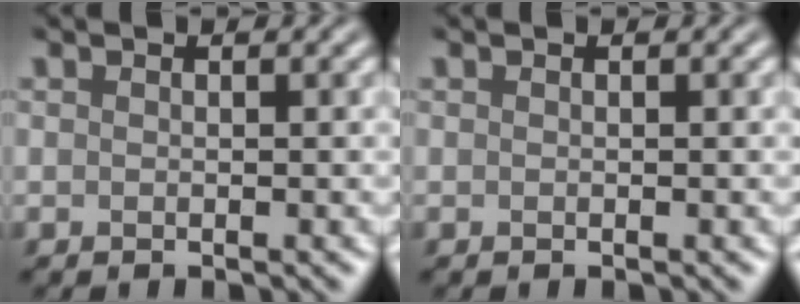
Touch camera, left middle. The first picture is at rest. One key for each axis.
{"total": 0.0}